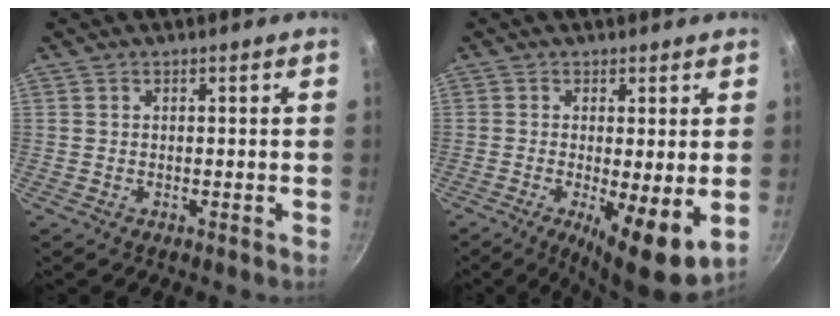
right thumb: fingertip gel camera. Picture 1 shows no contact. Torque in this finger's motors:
{"motor_torque": [-0.35, 0.83, 0.03, -0.03, 0.09]}